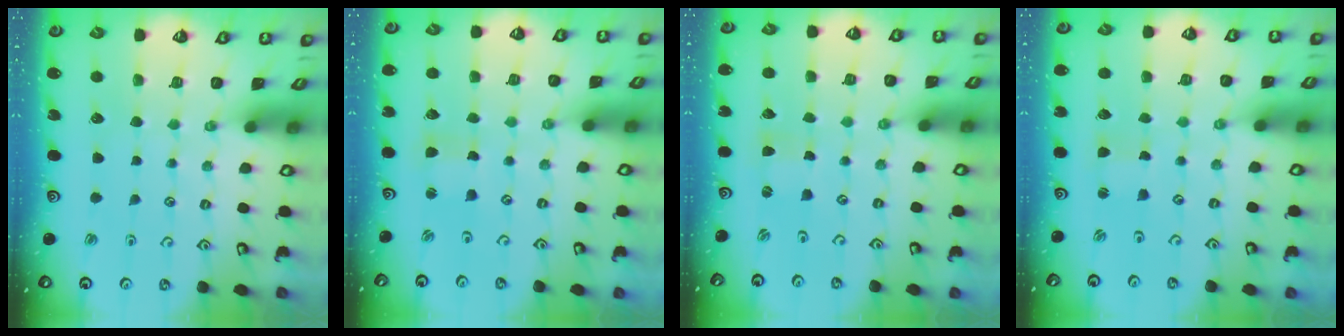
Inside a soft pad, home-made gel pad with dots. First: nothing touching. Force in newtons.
{"total": 1.4, "press": 1.4, "slide": 0.2}
{"total": 0.0}
{"total": 1.1, "press": 1.1, "slide": 0.1}